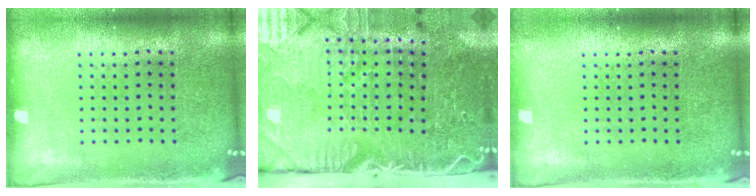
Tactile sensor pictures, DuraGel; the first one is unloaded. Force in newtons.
{"total": 5.3, "press": 4.4, "slide": 3.1}
{"total": 0.5, "press": 0.5, "slide": 0.2}